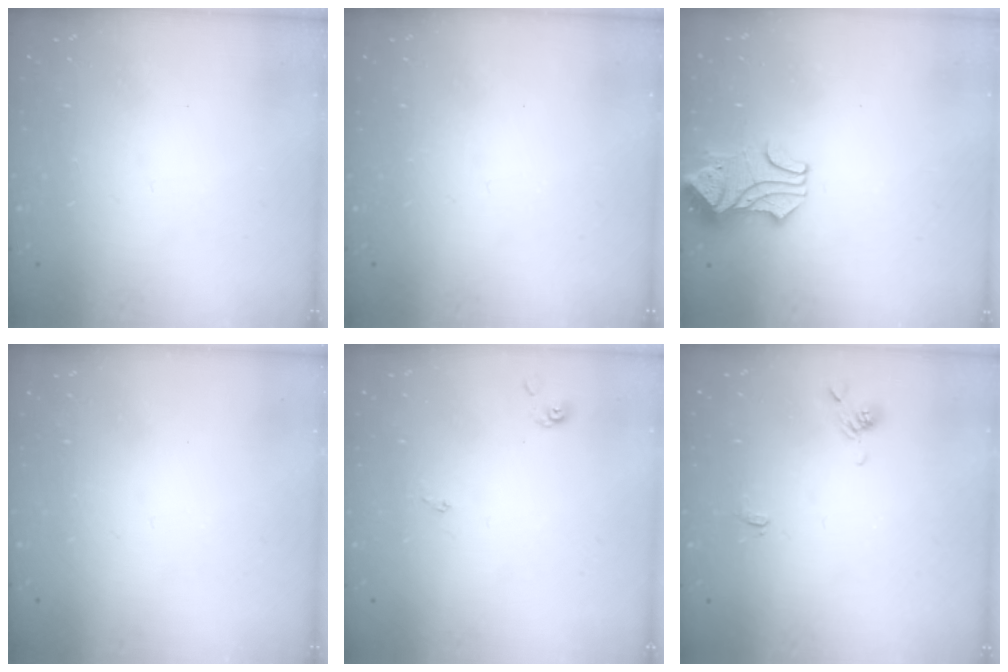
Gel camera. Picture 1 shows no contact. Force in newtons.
{"total": 0.0}
{"total": 1.8, "press": 1.4, "slide": 1.0}
{"total": 0.0}
{"total": 0.0}
{"total": 1.1, "press": 1.0, "slide": 0.4}